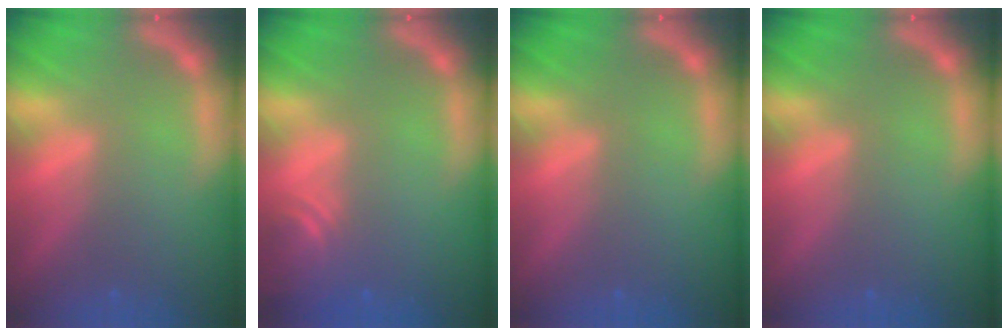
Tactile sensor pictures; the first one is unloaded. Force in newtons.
{"total": 3.0}
{"total": 0.0}
{"total": 0.0}